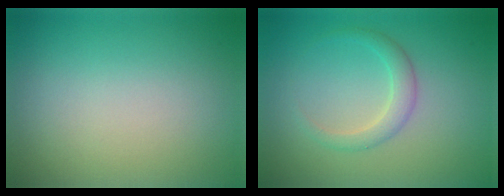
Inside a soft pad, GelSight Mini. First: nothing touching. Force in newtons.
{"total": 2.0, "press": 2.0, "slide": 0.0}